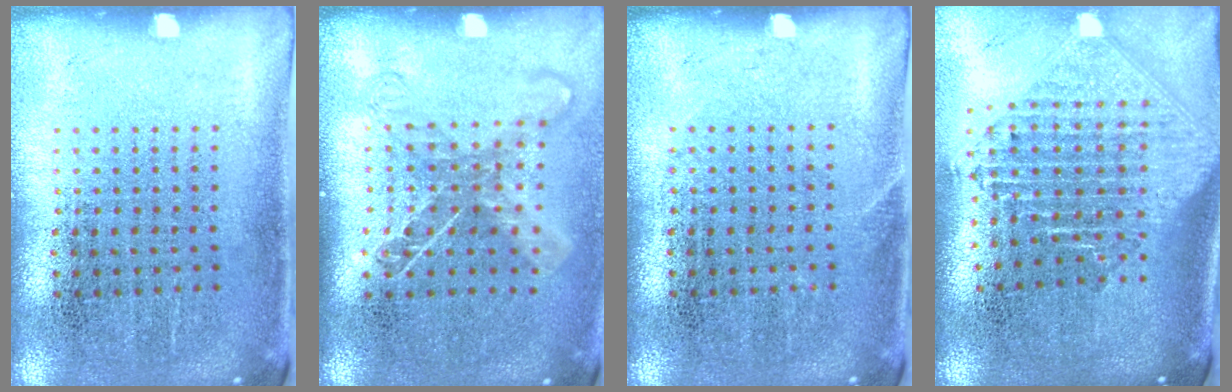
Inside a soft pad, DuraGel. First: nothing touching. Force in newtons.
{"total": 1.6, "press": 1.3, "slide": 1.0}
{"total": 0.5, "press": 0.5, "slide": 0.1}
{"total": 2.3, "press": 1.8, "slide": 1.4}